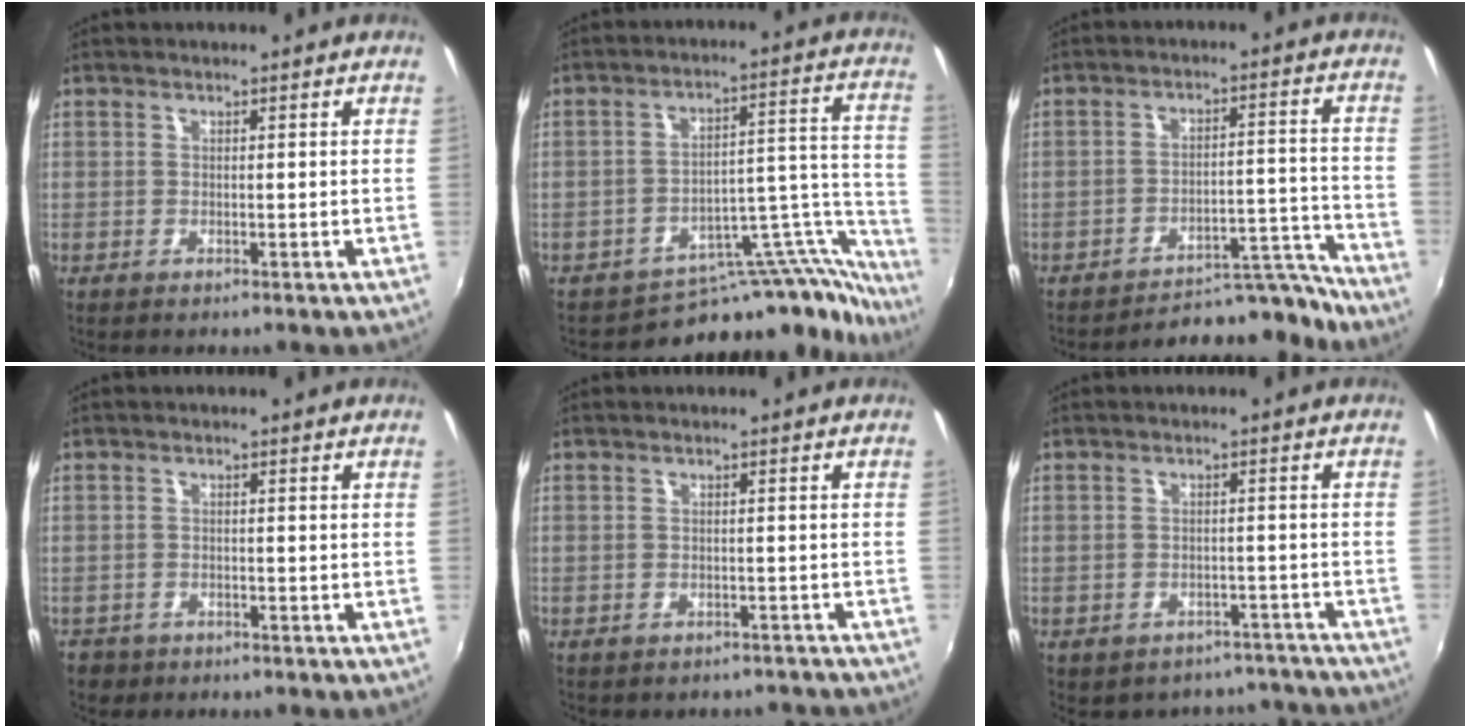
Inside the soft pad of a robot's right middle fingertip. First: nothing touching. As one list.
[{"total": 17.5, "force": [-15.9, 5.8, 4.5], "torque": [-0.035, 0.056, -0.225]}, {"total": 13.9, "force": [-13.6, 2.1, 2.0], "torque": [-0.027, 0.043, -0.184]}, {"total": 3.5, "force": [-2.4, 2.4, 0.9], "torque": [-0.033, -0.004, -0.037]}, {"total": 6.6, "force": [-5.9, 2.5, 1.6], "torque": [-0.033, -0.003, -0.063]}, {"total": 11.6, "force": [-9.9, 5.4, 2.5], "torque": [-0.058, 0.017, -0.105]}]